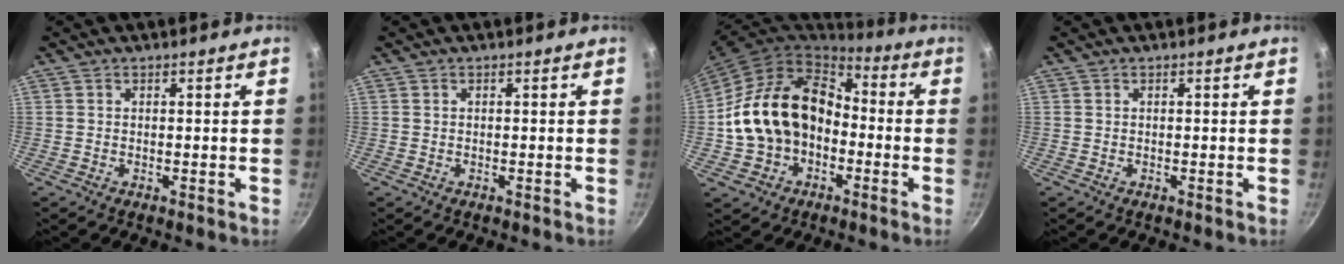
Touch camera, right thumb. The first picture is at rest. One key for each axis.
{"total": 0.0}
{"total": 18.7, "fx": -2.4, "fy": 14.3, "fz": 11.8, "tx": -0.196, "ty": 0.060, "tz": -0.043}
{"total": 0.0}